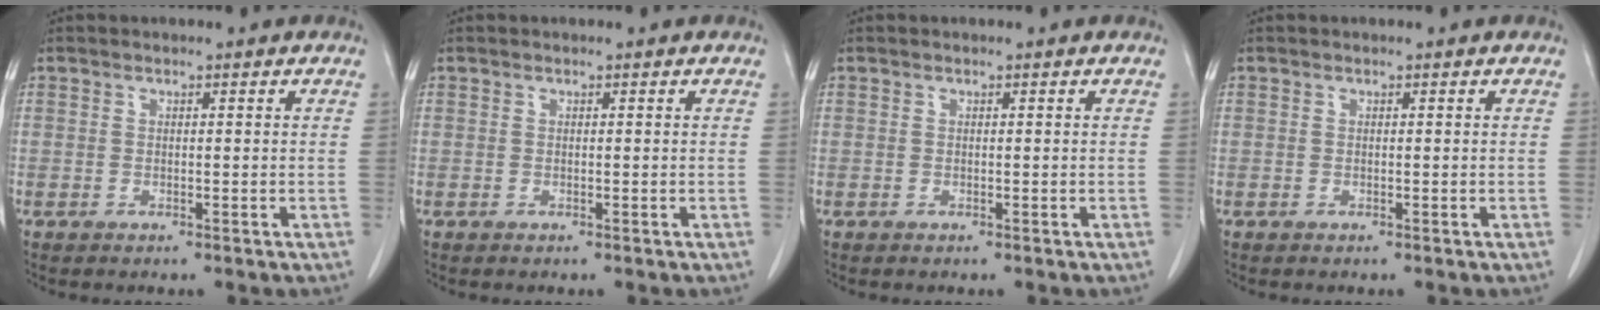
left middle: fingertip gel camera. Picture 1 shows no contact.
{"total": 0.0}
{"total": 0.0}
{"total": 0.0}